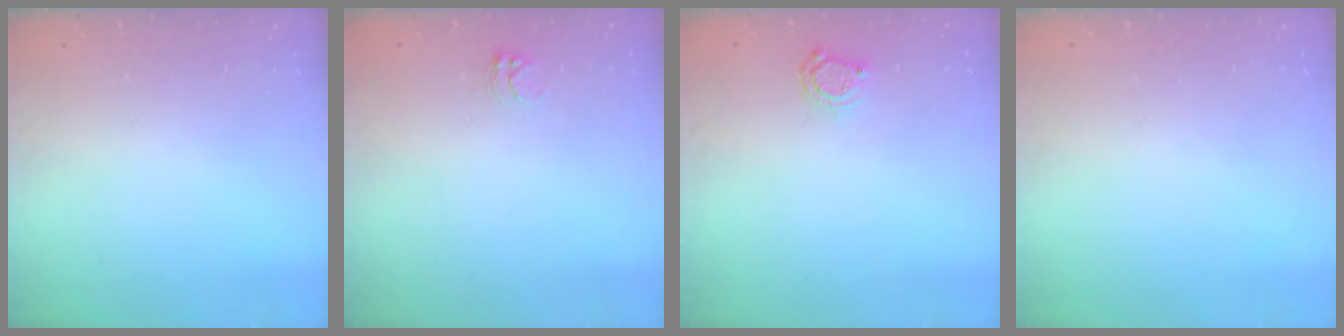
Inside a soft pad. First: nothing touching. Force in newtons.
{"total": 2.6, "press": 2.6, "slide": 0.2}
{"total": 5.5, "press": 5.4, "slide": 0.6}
{"total": 0.0}